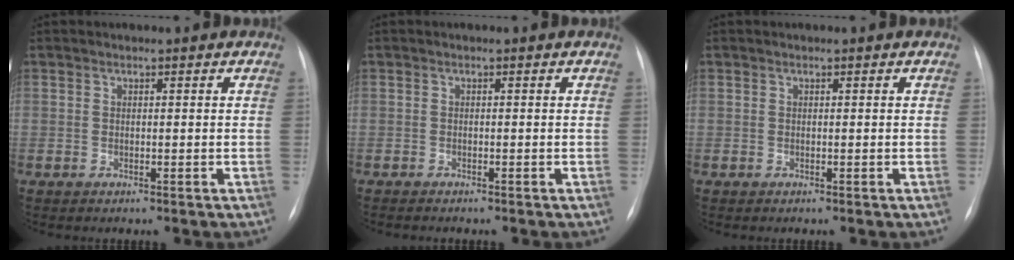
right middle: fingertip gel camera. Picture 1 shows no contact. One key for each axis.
{"total": 1.7, "fx": -1.5, "fy": 0.4, "fz": 0.8, "tx": -0.013, "ty": -0.004, "tz": -0.015}
{"total": 0.0}